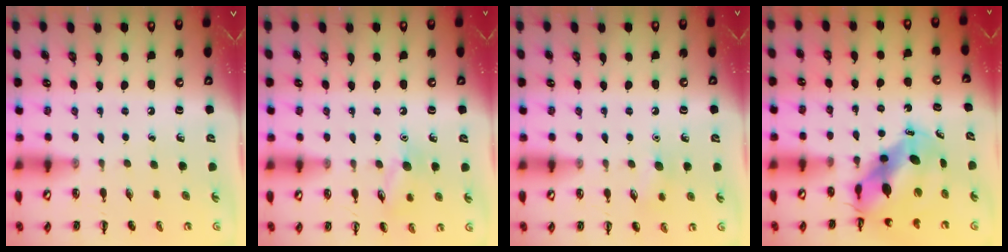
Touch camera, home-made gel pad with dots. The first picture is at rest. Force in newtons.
{"total": 8.7, "press": 8.5, "slide": 1.4}
{"total": 6.9, "press": 6.7, "slide": 1.7}
{"total": 10.0, "press": 9.7, "slide": 2.7}